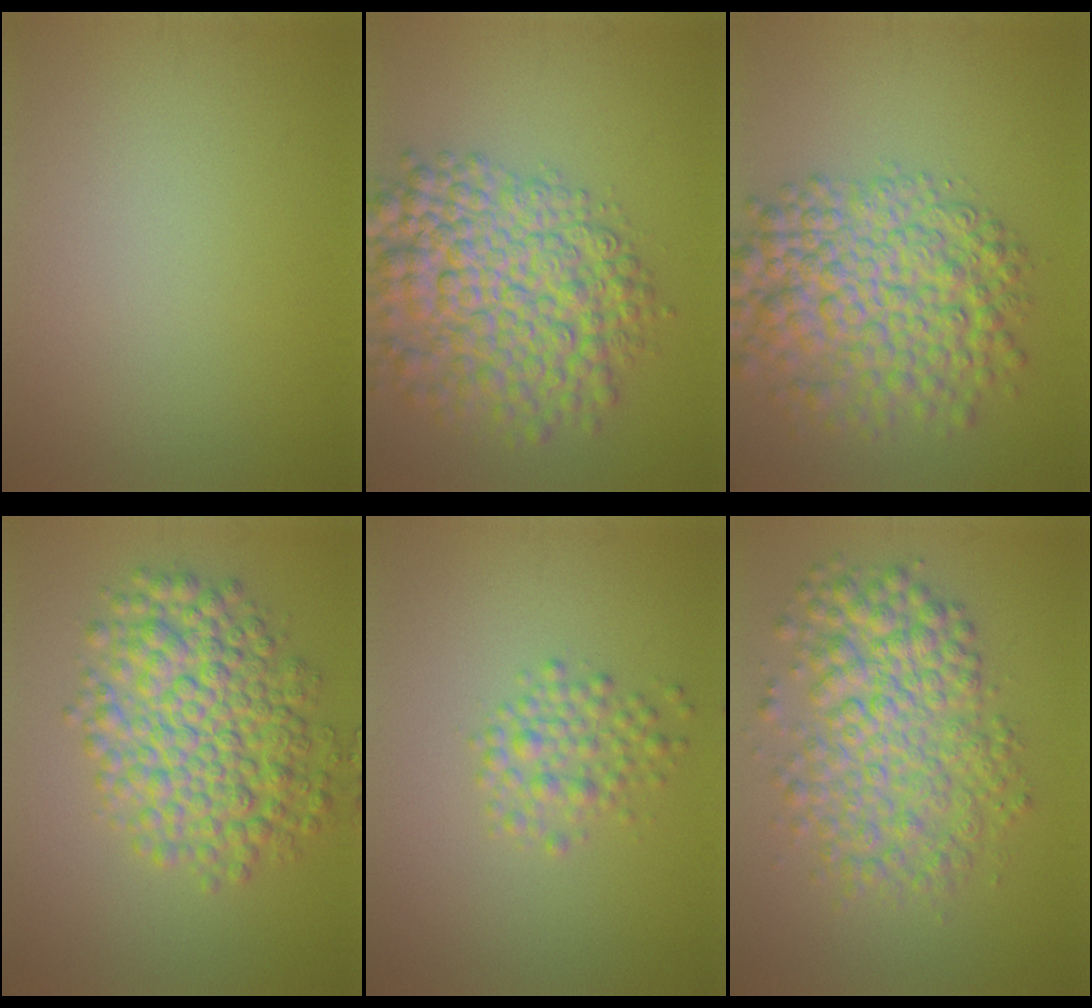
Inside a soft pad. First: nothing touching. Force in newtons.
{"total": 9.7, "press": 9.7, "slide": 0.3}
{"total": 8.9, "press": 8.9, "slide": 0.2}
{"total": 8.0, "press": 8.0, "slide": 0.1}
{"total": 2.6, "press": 2.6, "slide": 0.0}
{"total": 7.4, "press": 7.4, "slide": 0.1}